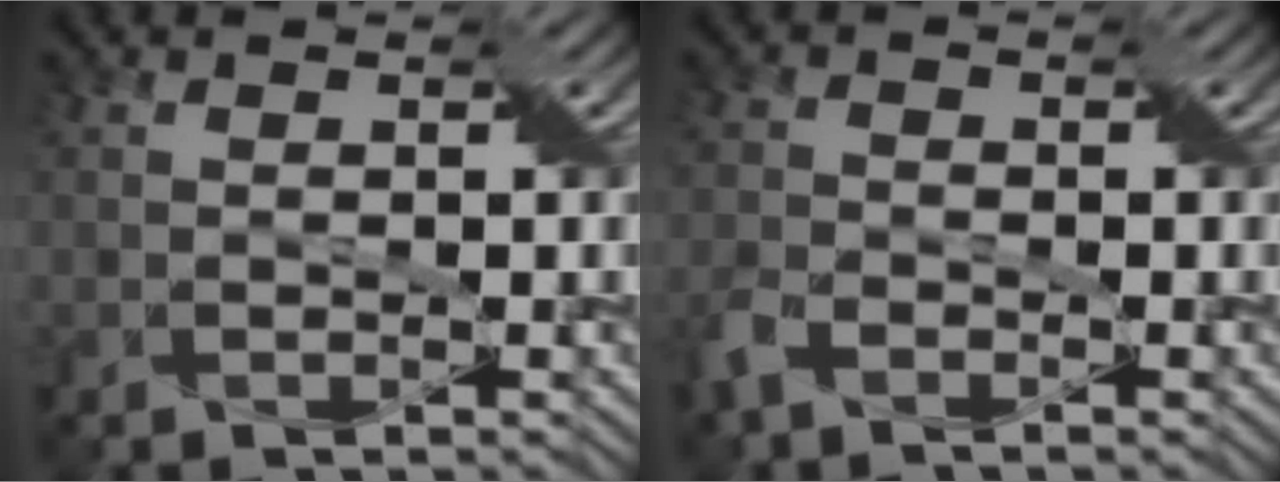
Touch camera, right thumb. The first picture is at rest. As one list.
[{"total": 3.2, "force": [-2.2, 1.3, 1.8], "torque": [-0.046, -0.004, -0.057]}]